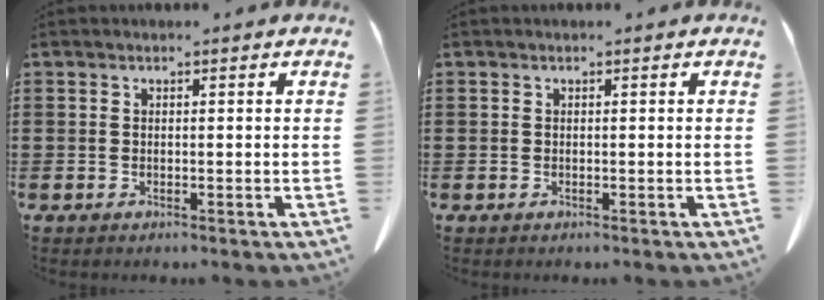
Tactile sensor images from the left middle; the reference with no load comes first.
{"total": 0.0}